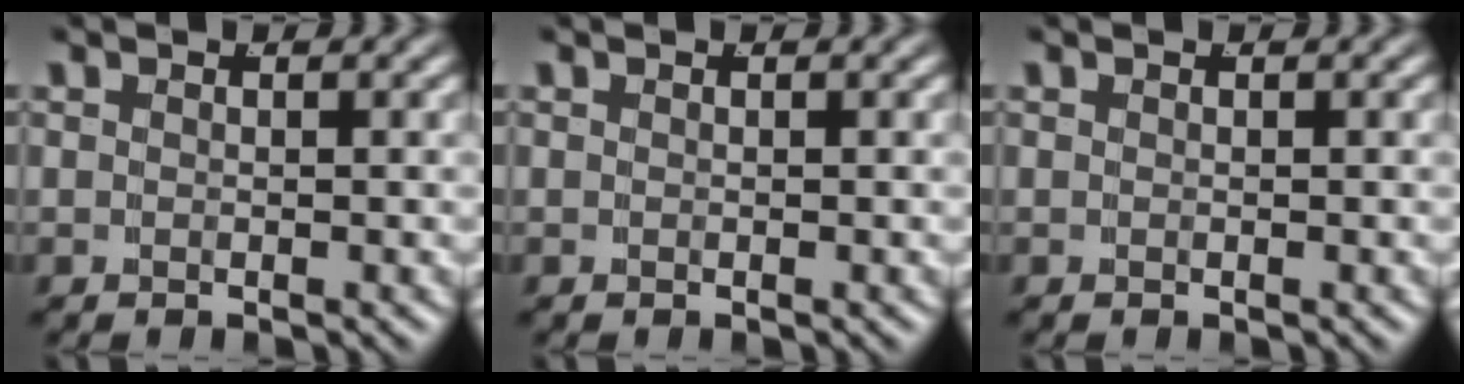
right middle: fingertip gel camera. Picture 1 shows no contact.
{"total": 0.0}
{"total": 0.0}